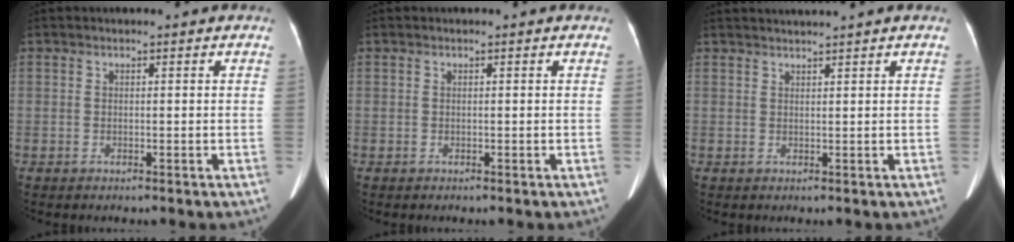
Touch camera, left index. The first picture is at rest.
{"total": 0.0}
{"total": 2.5, "force": [2.2, -0.9, 0.6], "torque": [-0.006, 0.015, 0.043]}